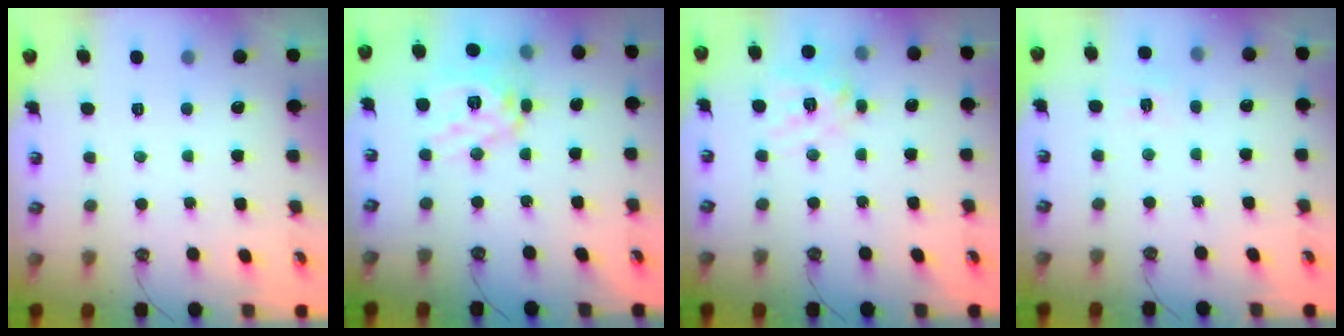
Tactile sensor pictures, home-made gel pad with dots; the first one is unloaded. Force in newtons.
{"total": 15.6, "press": 15.5, "slide": 1.4}
{"total": 13.1, "press": 13.0, "slide": 1.7}
{"total": 4.6, "press": 4.6, "slide": 0.3}